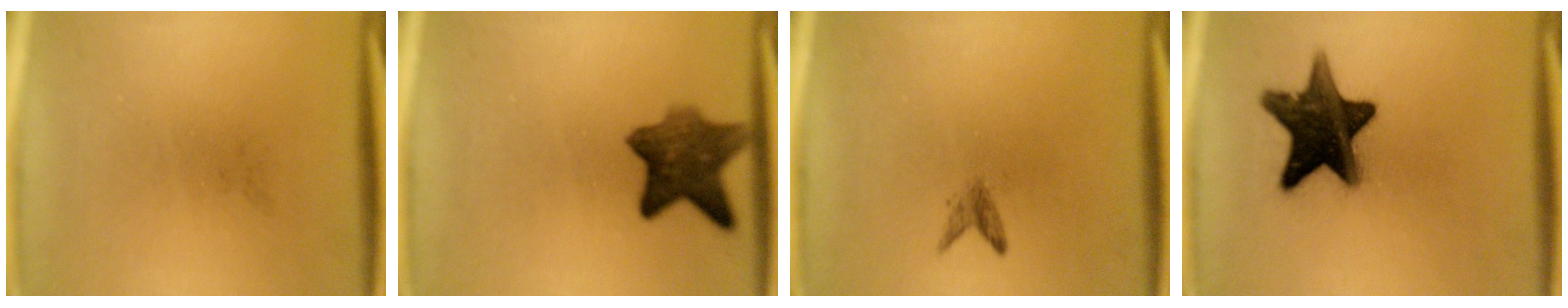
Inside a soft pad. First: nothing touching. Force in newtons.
{"total": 7.7}
{"total": 1.3}
{"total": 15.0}